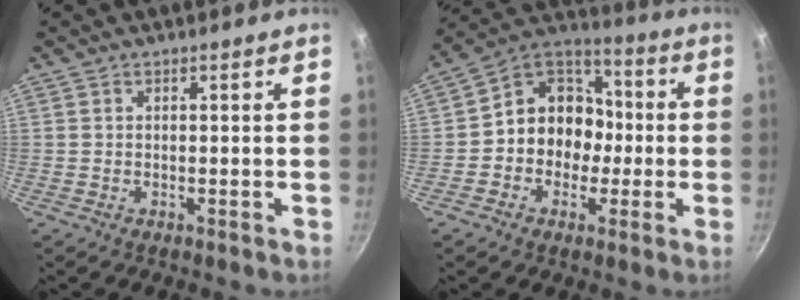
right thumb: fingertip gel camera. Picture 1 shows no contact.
{"total": 13.0, "force": [-1.7, 11.1, 6.4], "torque": [-0.046, 0.048, -0.047]}